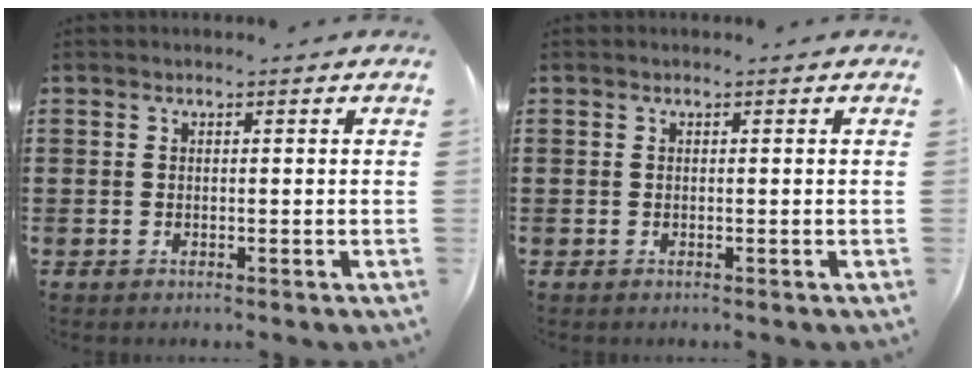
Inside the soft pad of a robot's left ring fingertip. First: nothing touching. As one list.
[{"total": 0.0}]